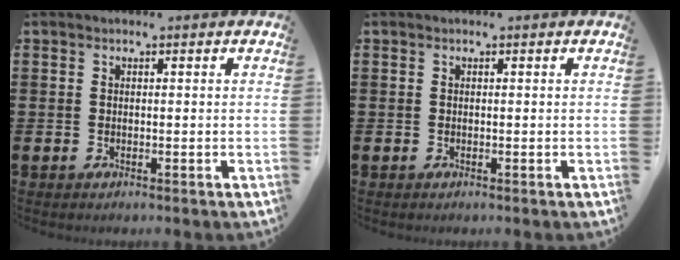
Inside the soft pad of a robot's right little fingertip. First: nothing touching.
{"total": 0.0}